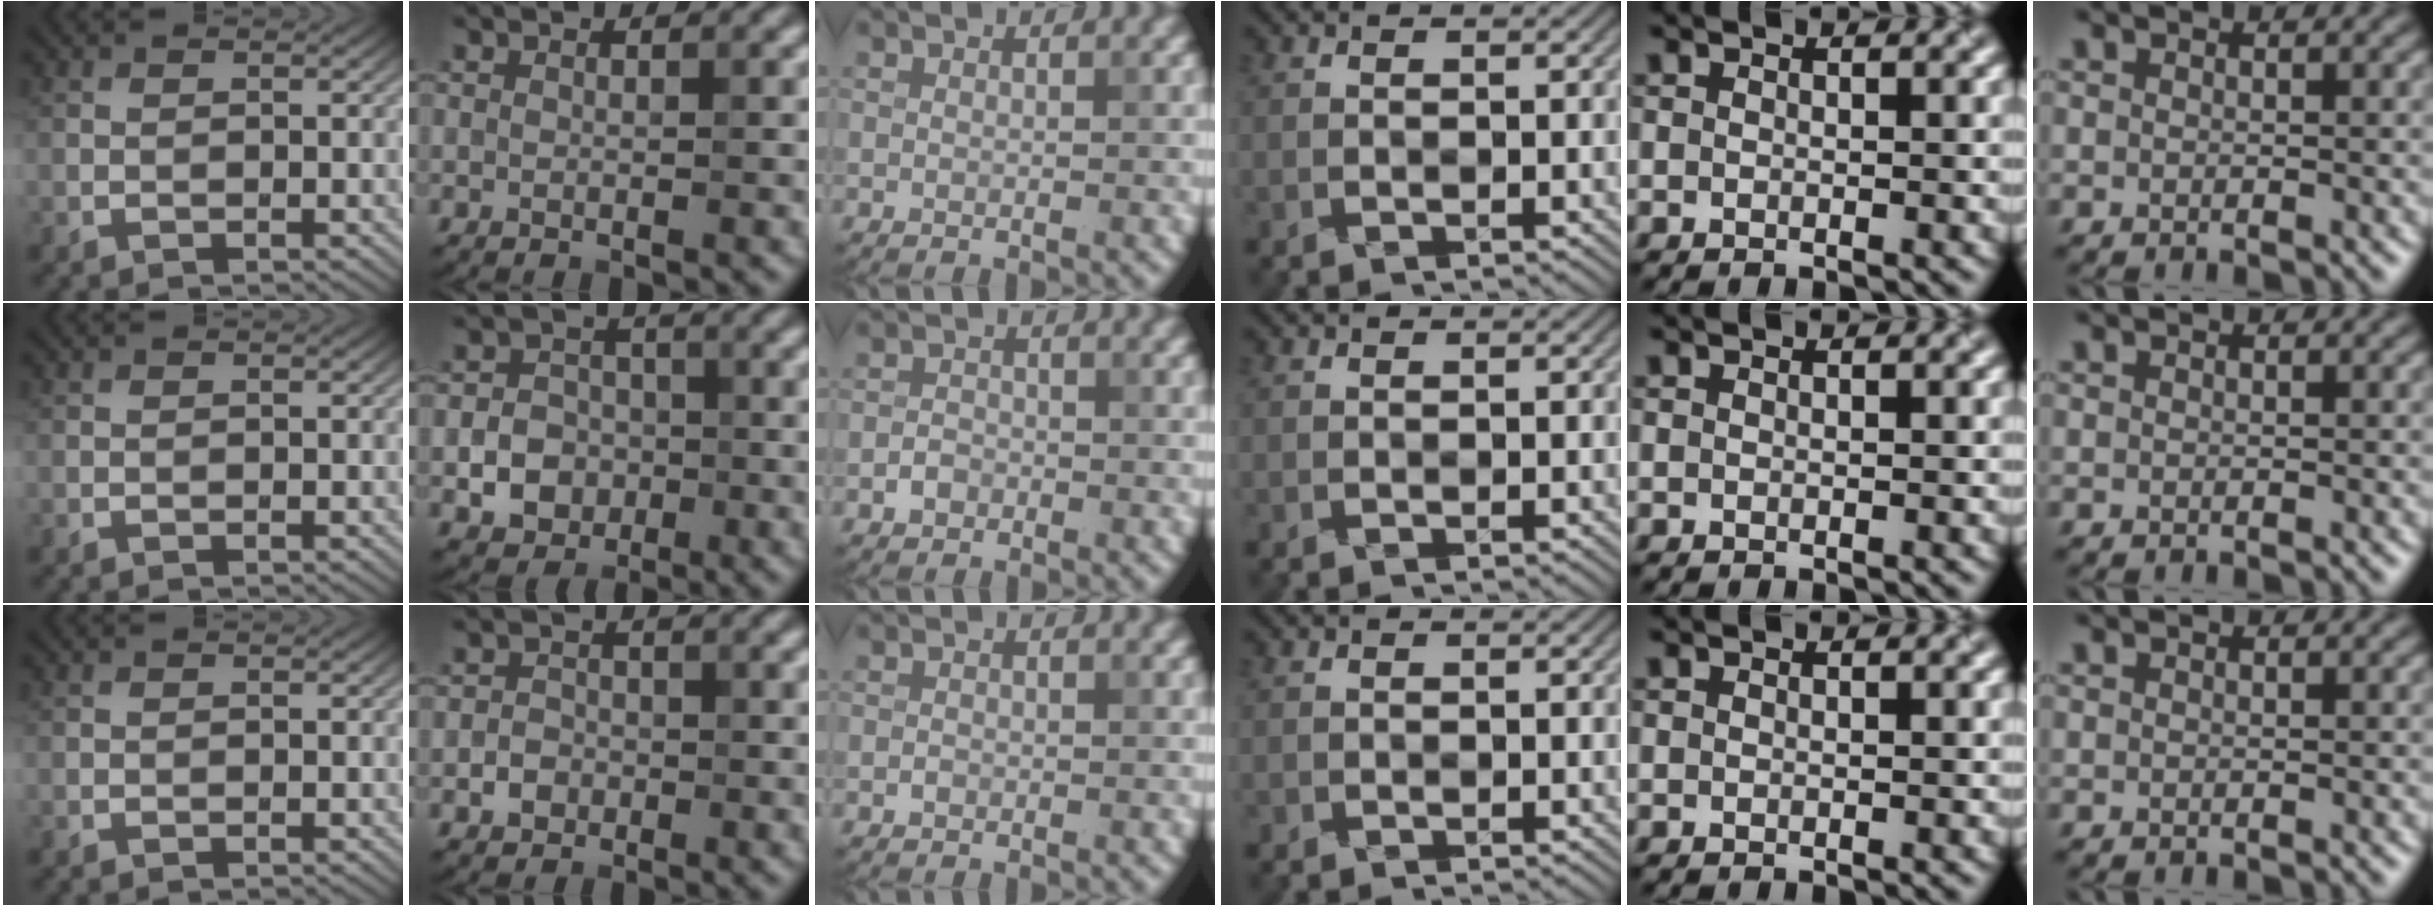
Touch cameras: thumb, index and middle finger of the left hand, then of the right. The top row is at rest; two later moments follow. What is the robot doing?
{"motion": "fold", "object": "handkerchief"}